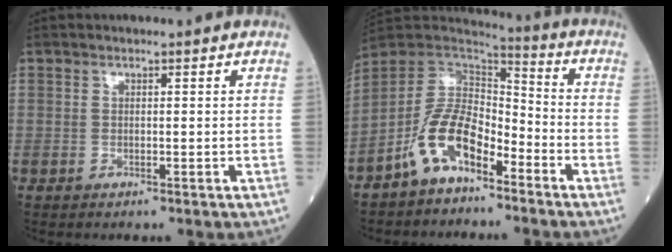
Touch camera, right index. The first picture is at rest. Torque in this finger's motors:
{"motor_torque": [0.55, -0.18, 0.37, 0.10]}